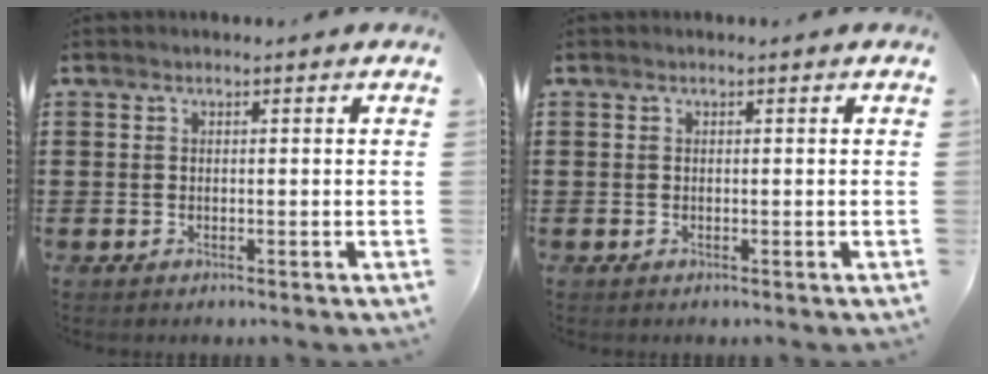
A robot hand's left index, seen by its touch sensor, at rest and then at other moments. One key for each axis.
{"total": 0.0}